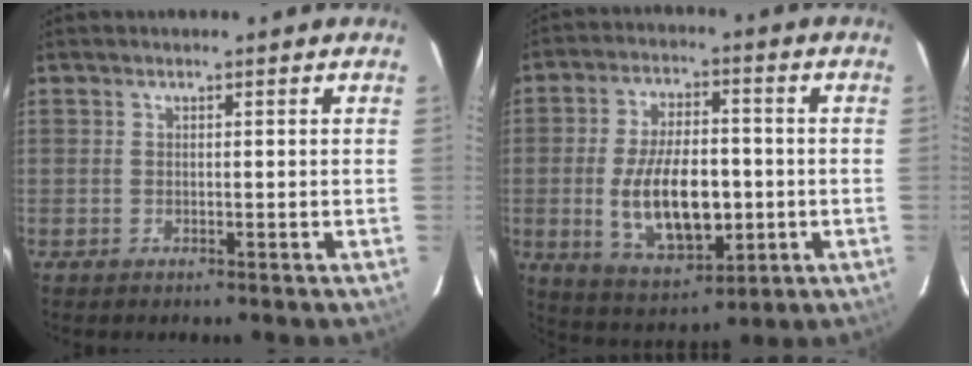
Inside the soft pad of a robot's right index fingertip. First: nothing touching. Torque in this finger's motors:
{"motor_torque": [1.26, -0.88, 0.85, 0.21]}